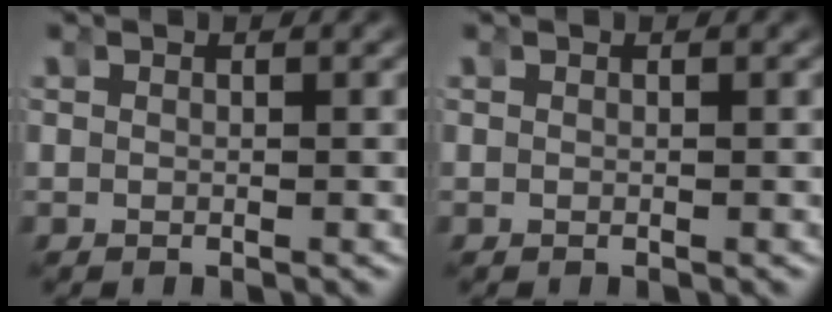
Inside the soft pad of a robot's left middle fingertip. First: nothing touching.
{"total": 0.0}